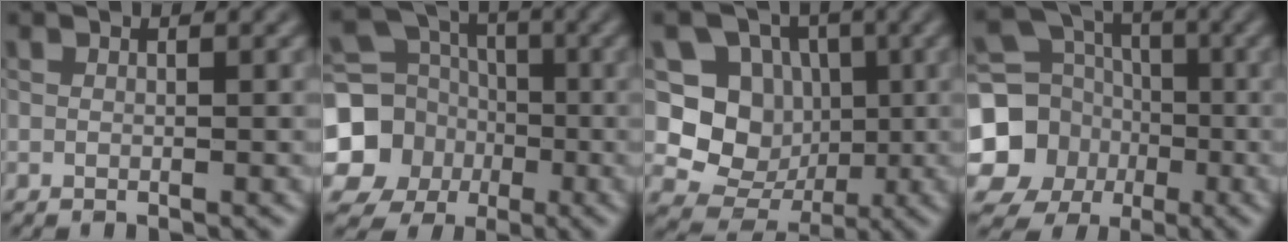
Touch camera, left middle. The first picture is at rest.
{"total": 11.3, "force": [-2.5, 10.4, 3.6], "torque": [-0.100, -0.017, -0.065]}
{"total": 6.7, "force": [0.1, 6.1, 2.7], "torque": [-0.035, -0.013, -0.007]}
{"total": 12.5, "force": [-2.9, 11.5, 4.0], "torque": [-0.109, -0.014, -0.069]}